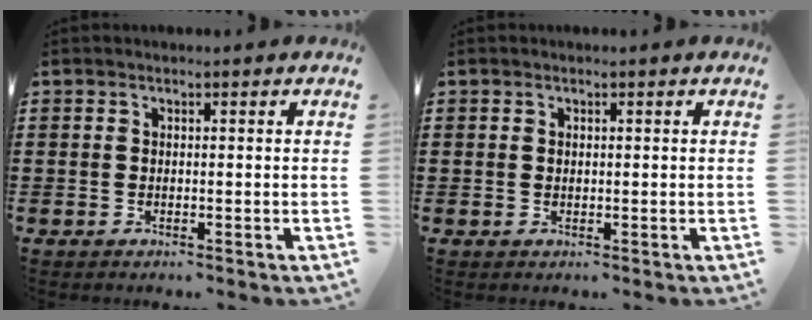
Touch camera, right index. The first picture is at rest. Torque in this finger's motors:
{"motor_torque": [-0.67, 1.38, -0.03, -0.01]}